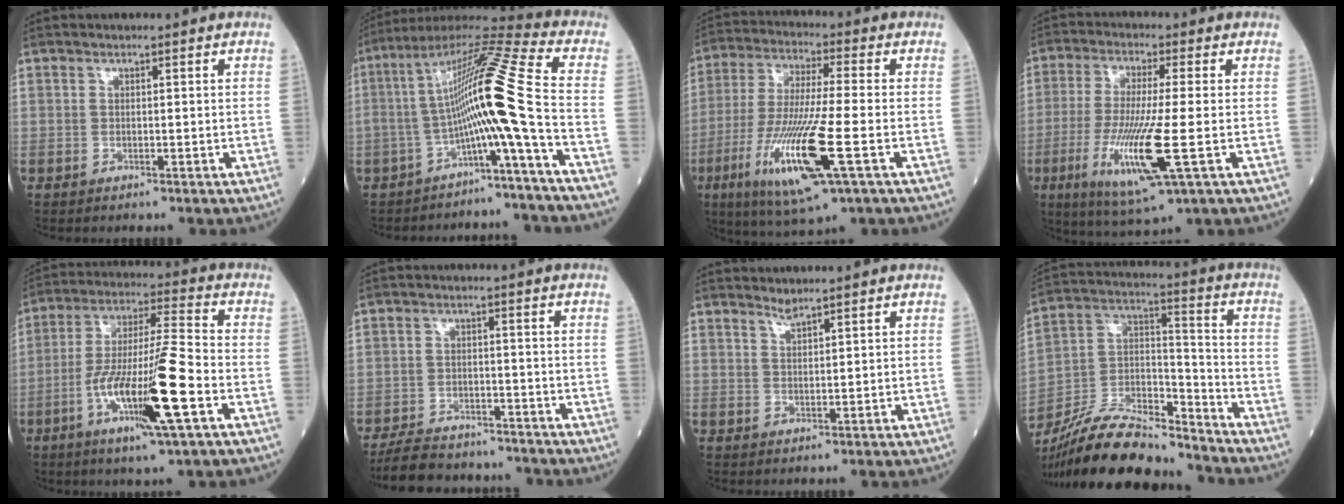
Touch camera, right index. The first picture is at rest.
{"total": 14.0, "force": [-3.6, -2.1, 13.4], "torque": [-0.233, 0.033, -0.074]}
{"total": 16.2, "force": [-5.6, 1.2, 15.2], "torque": [-0.314, -0.030, -0.101]}
{"total": 13.3, "force": [-3.6, 0.5, 12.7], "torque": [-0.261, -0.031, -0.067]}
{"total": 16.0, "force": [-5.7, 0.7, 14.9], "torque": [-0.285, -0.012, -0.103]}
{"total": 10.3, "force": [-9.4, 3.3, 2.7], "torque": [-0.044, 0.006, -0.143]}
{"total": 1.5, "force": [1.4, -0.3, 0.4], "torque": [-0.007, -0.004, 0.029]}
{"total": 21.2, "force": [-19.2, 4.2, 7.9], "torque": [-0.177, 0.007, -0.335]}